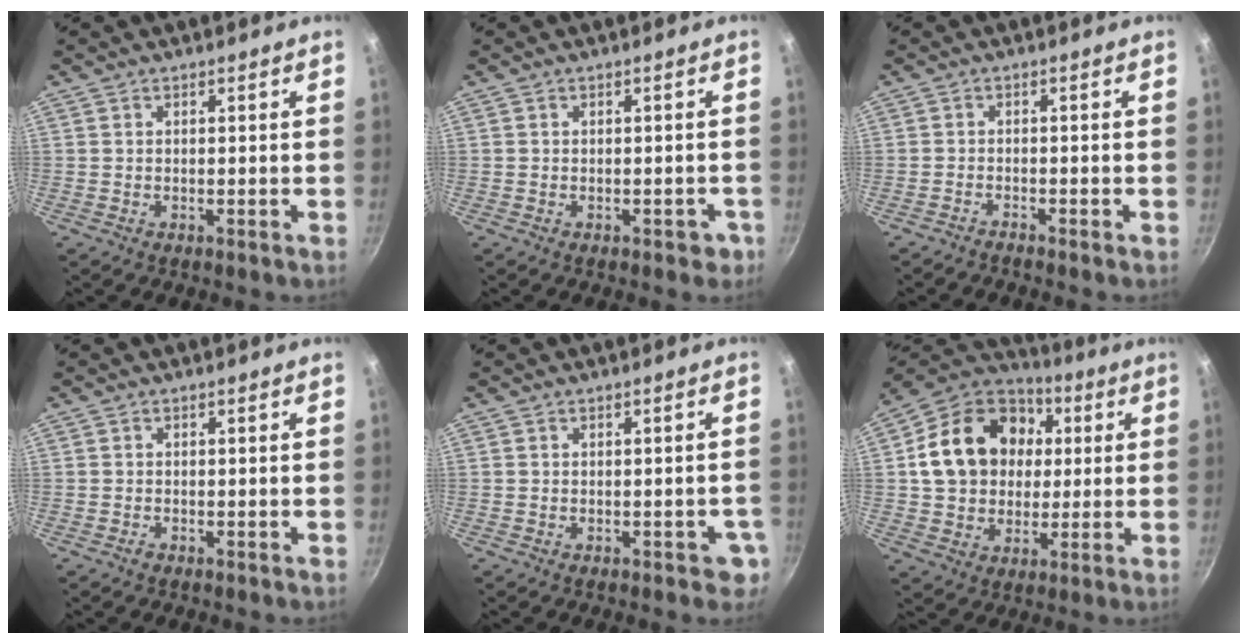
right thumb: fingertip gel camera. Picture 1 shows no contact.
{"total": 2.5, "force": [-1.1, 1.8, 1.3], "torque": [0.006, 0.024, -0.001]}
{"total": 1.3, "force": [-1.3, -0.2, 0.0], "torque": [-0.015, 0.016, -0.024]}
{"total": 0.7, "force": [-0.5, 0.4, 0.2], "torque": [-0.006, 0.003, -0.011]}
{"total": 3.3, "force": [-1.1, 2.2, 2.3], "torque": [-0.006, 0.011, -0.008]}
{"total": 20.3, "force": [3.3, 16.2, 11.9], "torque": [-0.182, 0.027, 0.053]}